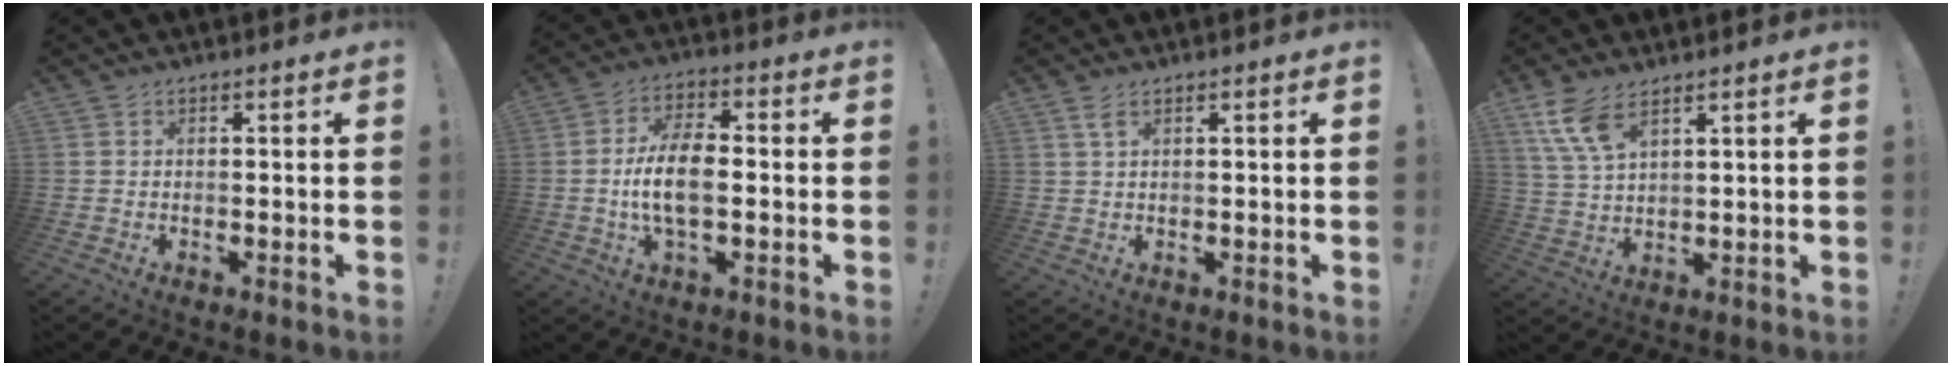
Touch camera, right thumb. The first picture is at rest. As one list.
[{"total": 10.8, "force": [-1.5, 4.9, 9.5], "torque": [-0.190, 0.007, -0.028]}, {"total": 2.4, "force": [1.2, 0.8, 2.0], "torque": [-0.037, 0.000, 0.019]}, {"total": 8.6, "force": [5.5, 3.3, 5.7], "torque": [-0.122, -0.023, 0.105]}]